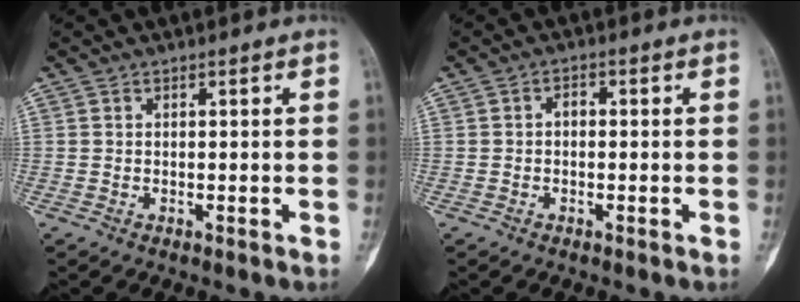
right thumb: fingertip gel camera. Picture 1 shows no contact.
{"total": 1.6, "force": [-0.2, 1.1, 1.1], "torque": [-0.011, 0.009, -0.008]}